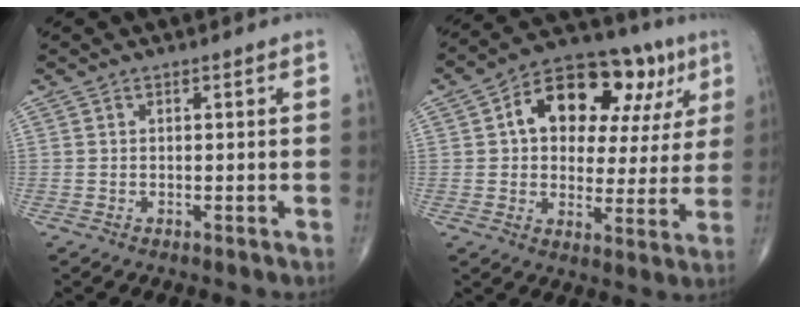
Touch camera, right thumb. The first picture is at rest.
{"total": 19.9, "force": [6.9, 12.0, 14.3], "torque": [-0.148, 0.018, 0.097]}